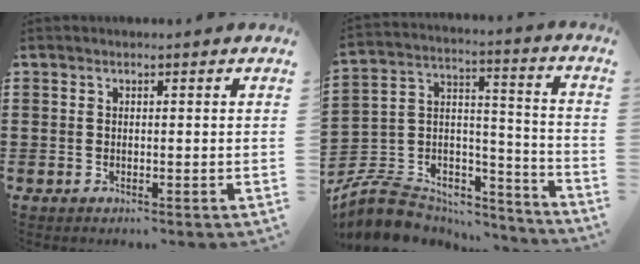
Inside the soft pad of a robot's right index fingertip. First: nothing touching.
{"total": 6.9, "force": [-5.3, 4.2, 1.3], "torque": [-0.051, -0.005, -0.100]}